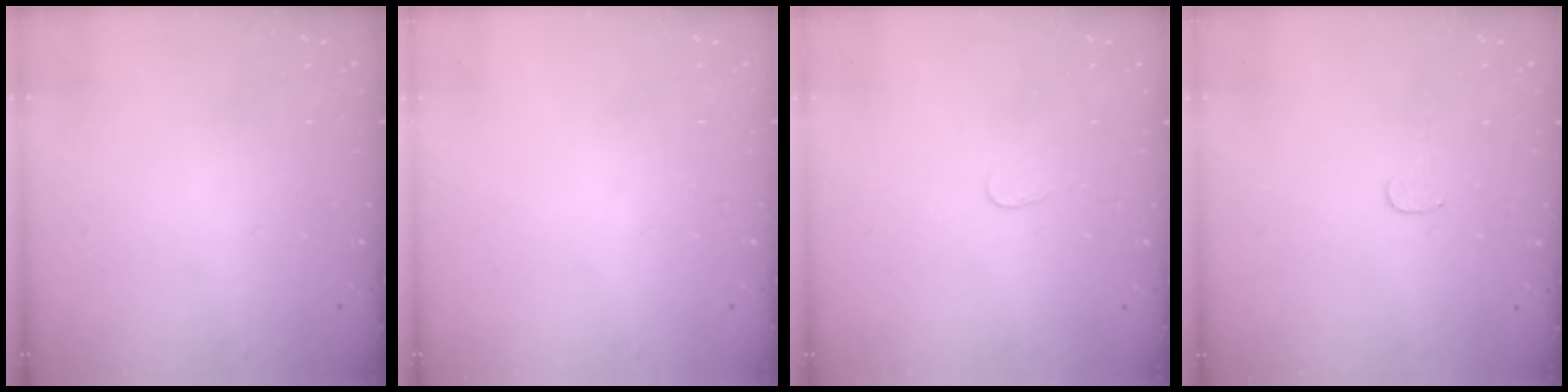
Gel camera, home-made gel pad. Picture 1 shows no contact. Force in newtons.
{"total": 0.0}
{"total": 2.6, "press": 2.6, "slide": 0.2}
{"total": 2.8, "press": 2.8, "slide": 0.2}